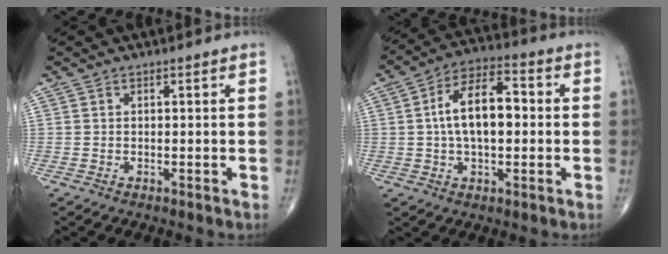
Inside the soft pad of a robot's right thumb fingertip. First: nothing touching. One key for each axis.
{"total": 12.3, "fx": 0.6, "fy": 6.4, "fz": 10.5, "tx": -0.174, "ty": 0.026, "tz": 0.001}